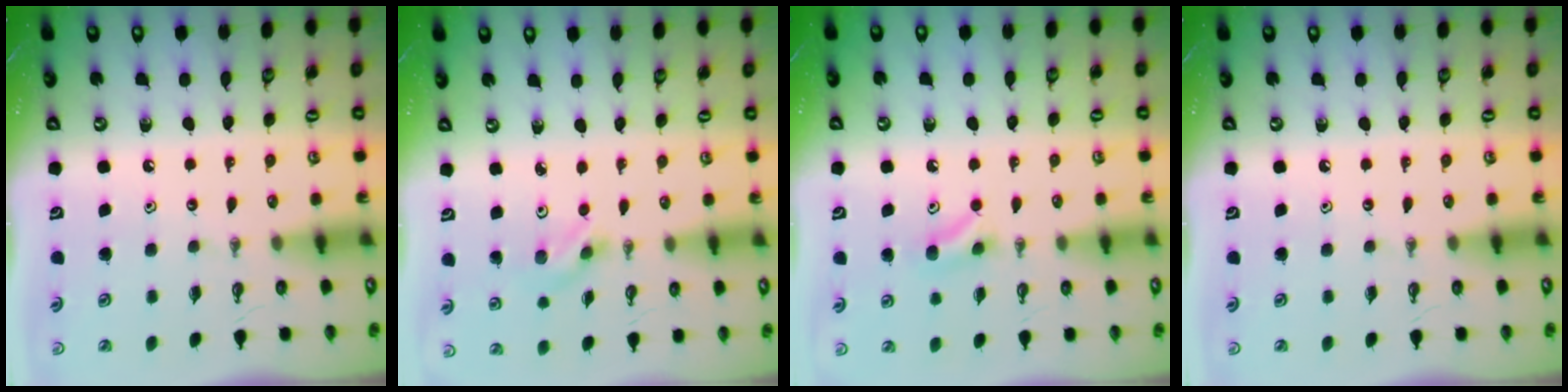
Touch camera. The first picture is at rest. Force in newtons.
{"total": 2.3, "press": 2.1, "slide": 0.8}
{"total": 4.0, "press": 3.8, "slide": 1.4}
{"total": 0.0}